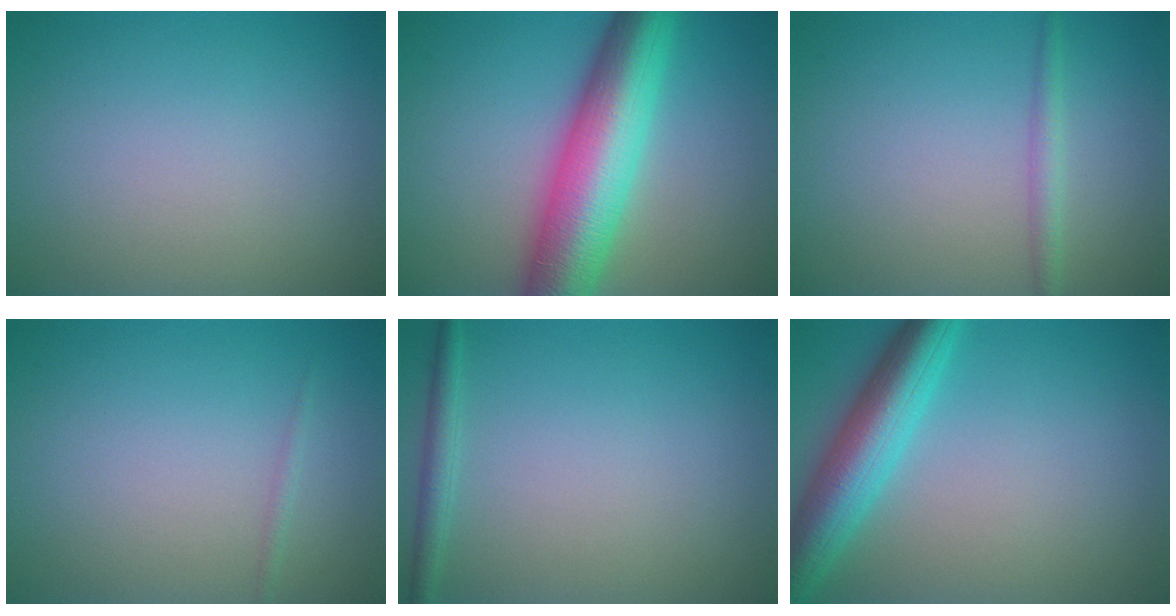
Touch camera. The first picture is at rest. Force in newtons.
{"total": 10.6, "press": 10.6, "slide": 0.1}
{"total": 1.6, "press": 1.6, "slide": 0.1}
{"total": 0.6, "press": 0.6, "slide": 0.0}
{"total": 1.5, "press": 1.5, "slide": 0.1}
{"total": 6.6, "press": 6.6, "slide": 0.2}